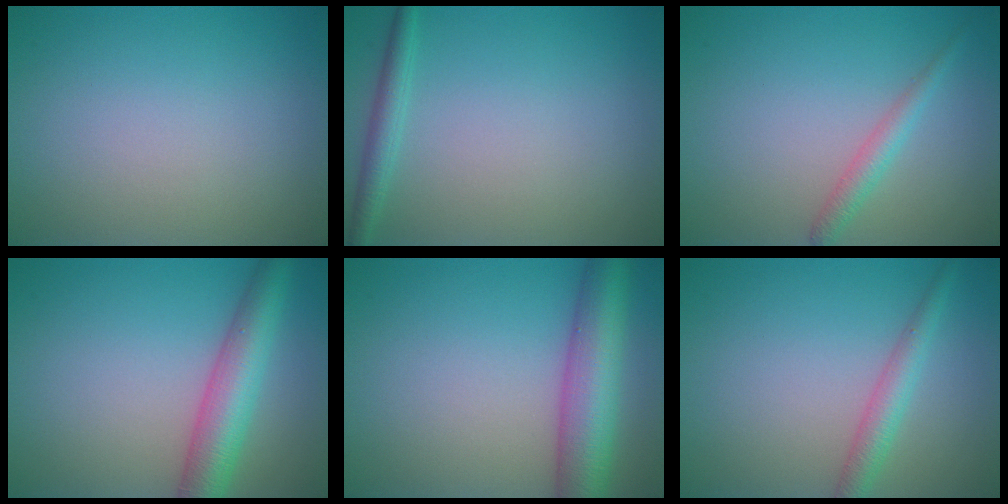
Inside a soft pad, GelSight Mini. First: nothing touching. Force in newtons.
{"total": 1.8, "press": 1.8, "slide": 0.1}
{"total": 1.8, "press": 1.8, "slide": 0.0}
{"total": 5.7, "press": 5.7, "slide": 0.2}
{"total": 7.5, "press": 7.5, "slide": 0.1}
{"total": 2.6, "press": 2.6, "slide": 0.1}